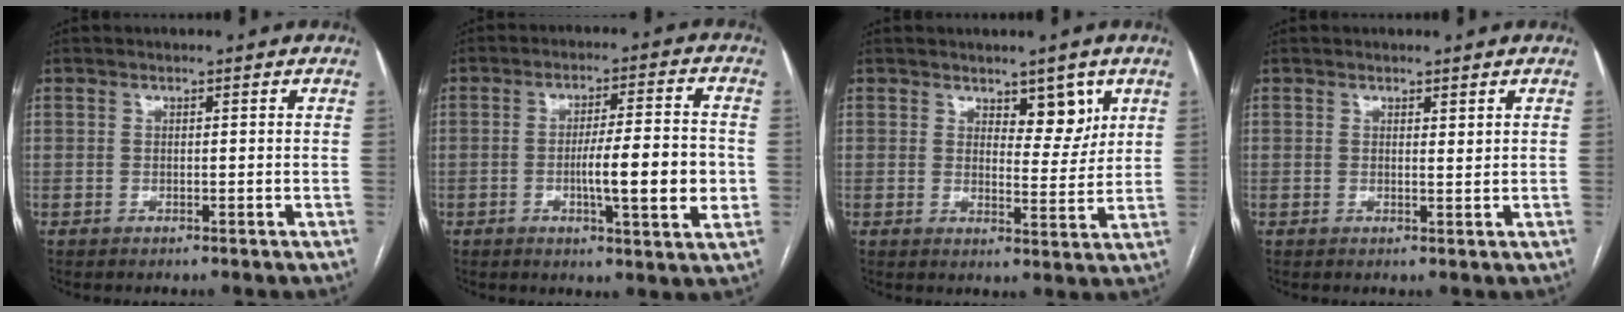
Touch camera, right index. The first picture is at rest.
{"total": 10.8, "force": [-1.8, 1.0, 10.6], "torque": [-0.164, -0.001, -0.031]}
{"total": 5.2, "force": [3.1, 2.3, 3.5], "torque": [-0.039, -0.006, 0.045]}
{"total": 0.9, "force": [0.7, 0.2, 0.6], "torque": [-0.008, -0.007, 0.011]}